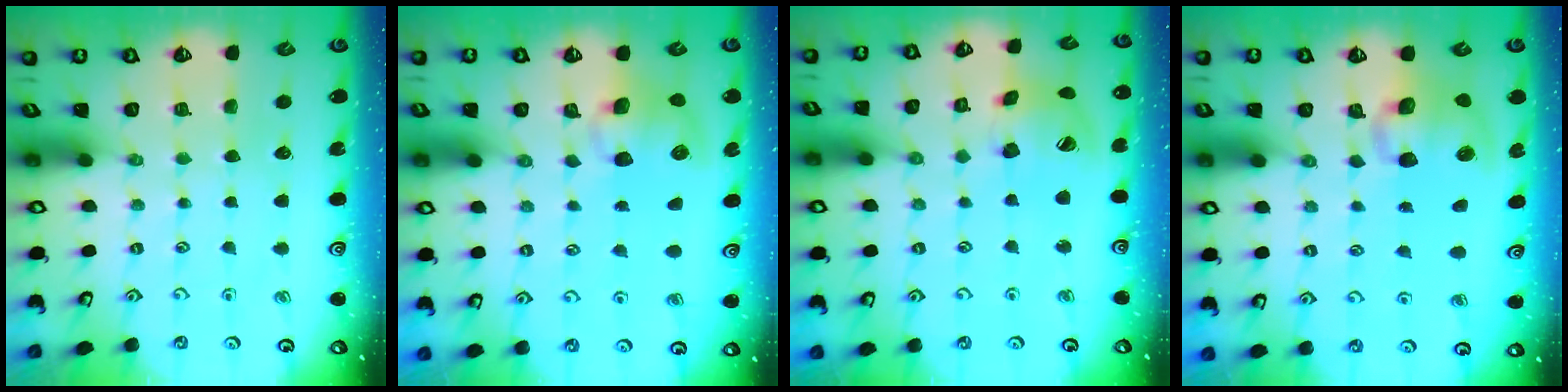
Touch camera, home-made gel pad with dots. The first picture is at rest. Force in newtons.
{"total": 8.5, "press": 8.4, "slide": 1.2}
{"total": 17.2, "press": 17.0, "slide": 2.8}
{"total": 10.8, "press": 10.6, "slide": 1.5}